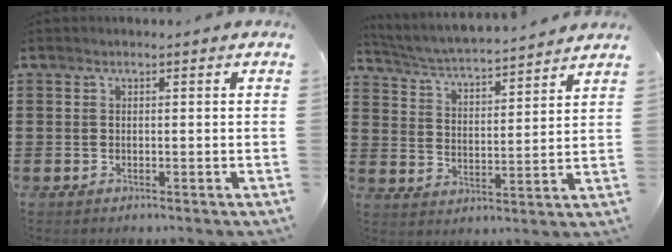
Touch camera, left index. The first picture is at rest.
{"total": 4.1, "force": [3.9, -0.4, 1.0], "torque": [-0.039, -0.037, 0.061]}